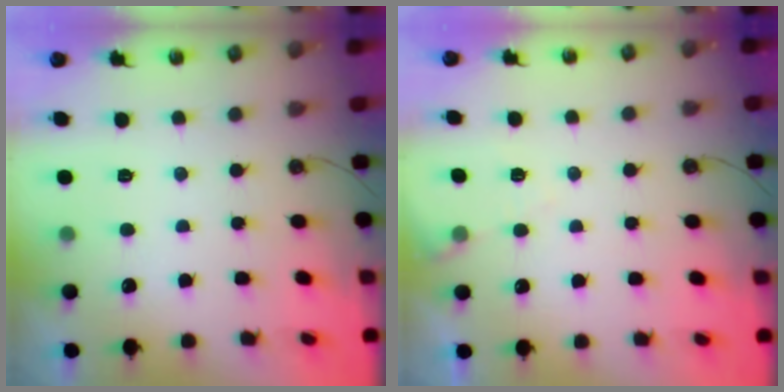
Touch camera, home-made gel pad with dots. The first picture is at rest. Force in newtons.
{"total": 5.3, "press": 5.3, "slide": 0.7}